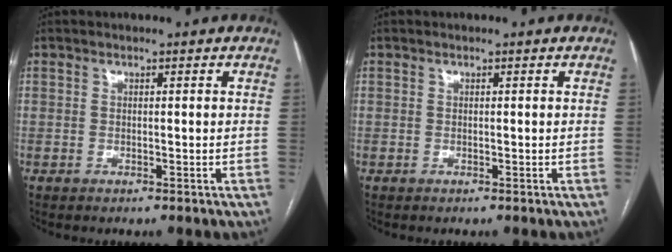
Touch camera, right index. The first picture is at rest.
{"total": 0.0}